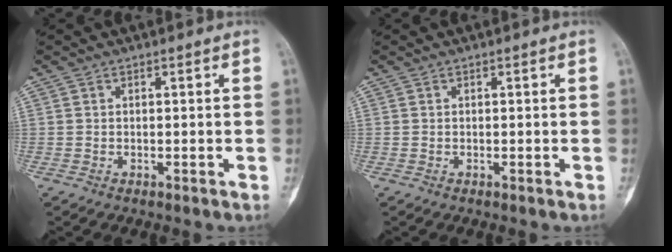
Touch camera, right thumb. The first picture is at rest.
{"total": 0.0}